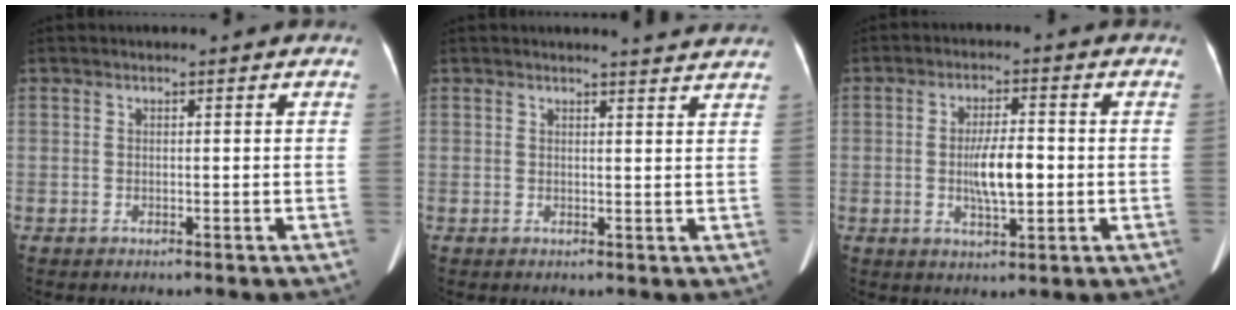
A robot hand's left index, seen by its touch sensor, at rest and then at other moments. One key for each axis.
{"total": 4.0, "fx": 3.9, "fy": -0.2, "fz": 0.8, "tx": -0.016, "ty": -0.005, "tz": 0.033}
{"total": 6.3, "fx": -0.6, "fy": 1.6, "fz": 6.0, "tx": -0.115, "ty": 0.001, "tz": -0.010}